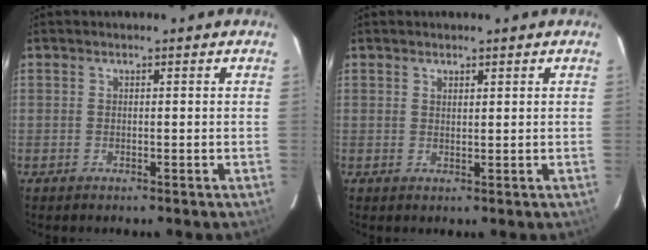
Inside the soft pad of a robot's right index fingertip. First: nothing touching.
{"total": 1.1, "force": [0.9, 0.3, 0.5], "torque": [-0.007, 0.000, 0.016]}